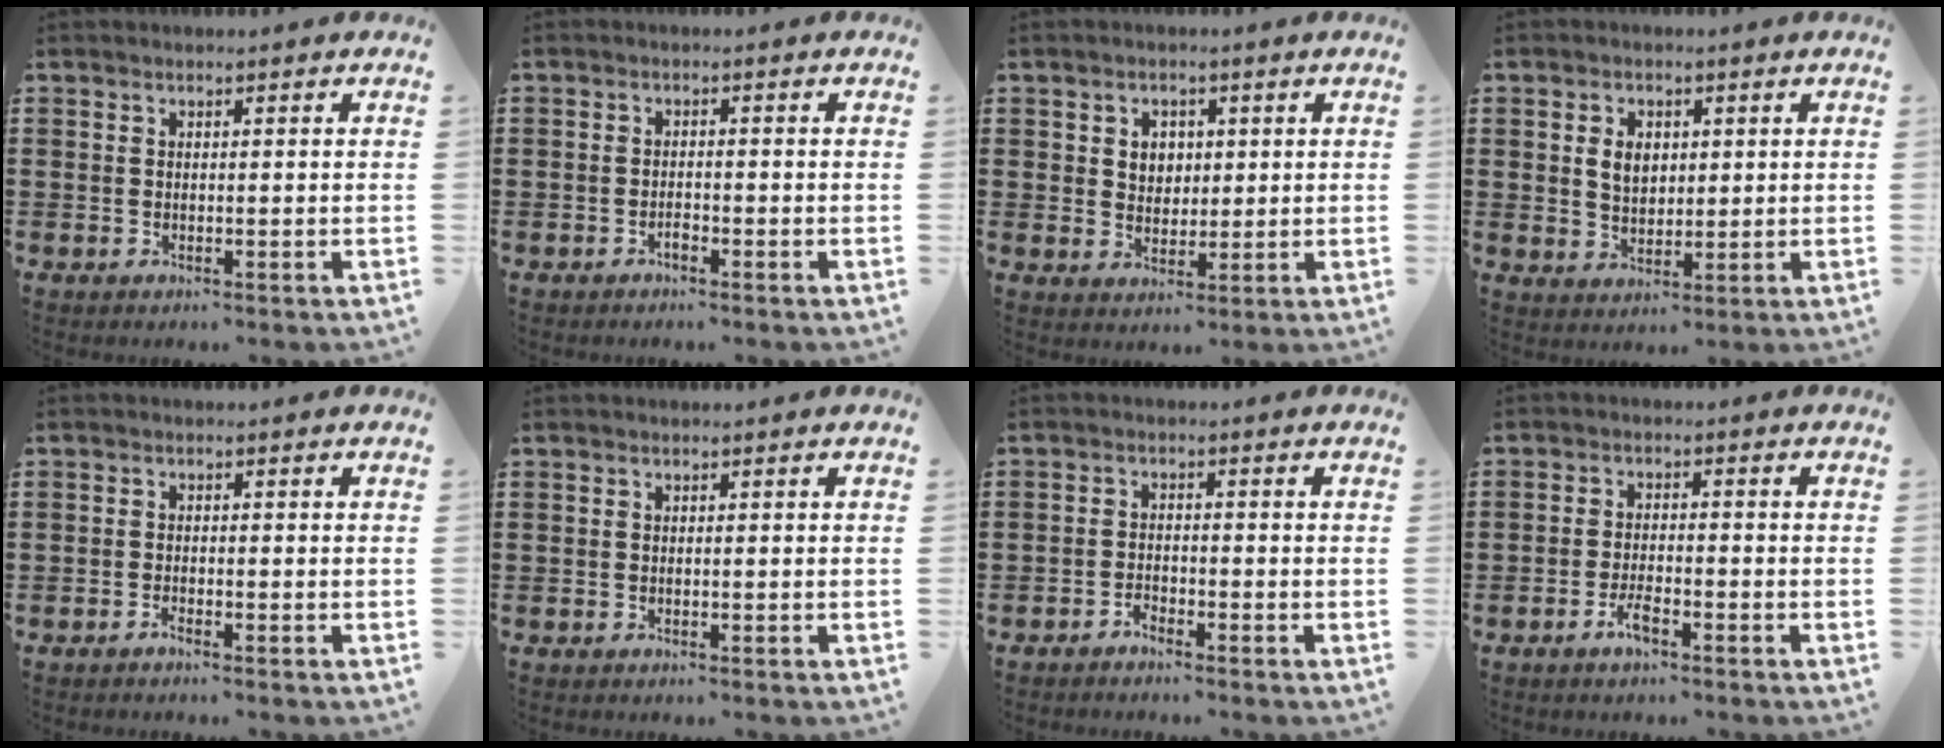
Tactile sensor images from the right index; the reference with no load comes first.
{"total": 1.1, "force": [-0.9, 0.4, 0.4], "torque": [-0.012, -0.001, -0.018]}
{"total": 3.2, "force": [0.9, 2.8, 1.3], "torque": [-0.037, 0.010, 0.013]}
{"total": 4.1, "force": [0.8, 2.9, 2.7], "torque": [-0.054, 0.008, 0.011]}
{"total": 0.9, "force": [-0.8, 0.0, 0.4], "torque": [-0.009, -0.004, -0.015]}
{"total": 0.0}
{"total": 1.6, "force": [-1.6, 0.1, 0.2], "torque": [-0.010, 0.003, -0.032]}
{"total": 3.1, "force": [-2.0, 0.9, 2.2], "torque": [-0.052, -0.001, -0.041]}